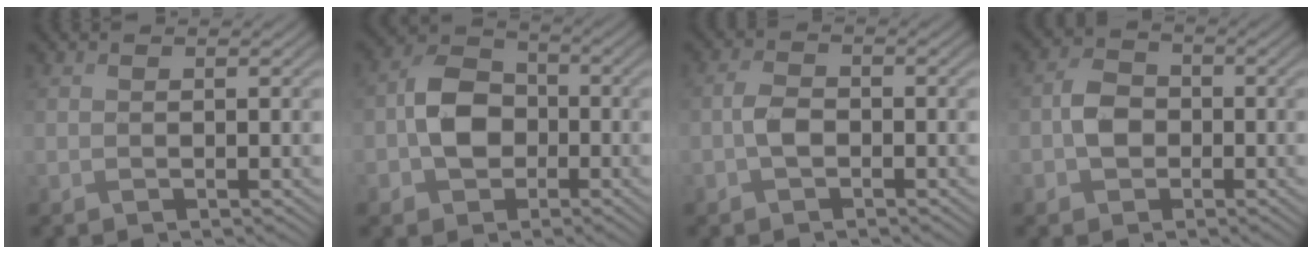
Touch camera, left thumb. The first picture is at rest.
{"total": 6.8, "force": [-1.6, 5.4, 3.9], "torque": [-0.076, 0.007, -0.046]}
{"total": 2.5, "force": [-1.0, 1.4, 1.7], "torque": [-0.036, 0.006, -0.025]}
{"total": 3.8, "force": [-1.0, 3.1, 2.0], "torque": [-0.037, 0.004, -0.027]}